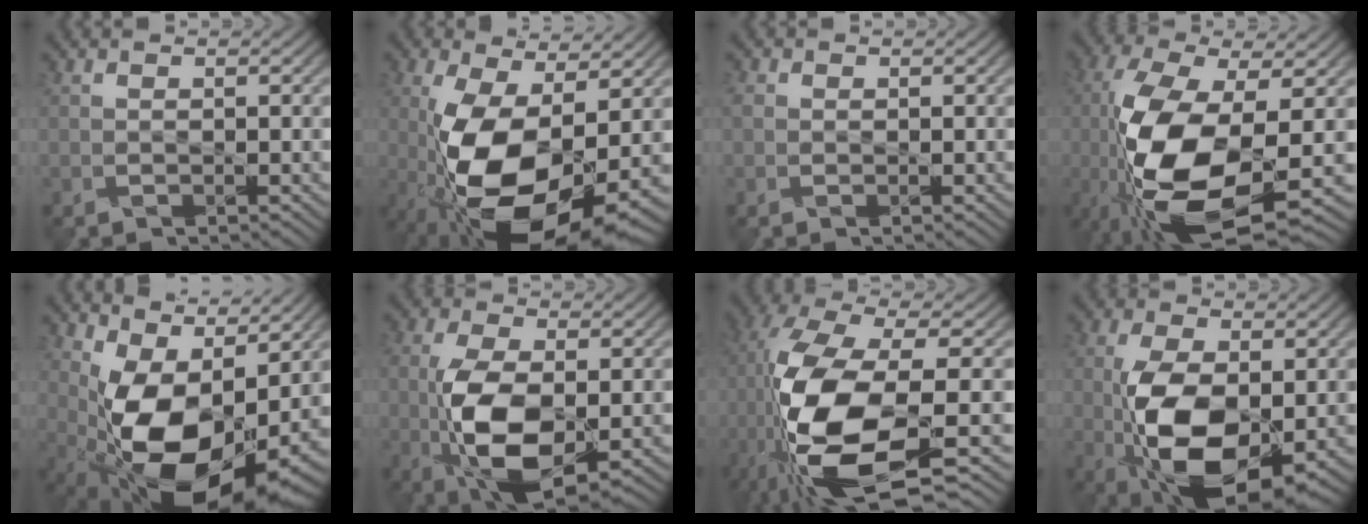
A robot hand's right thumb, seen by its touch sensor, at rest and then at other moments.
{"total": 14.6, "force": [-3.0, 6.8, 12.7], "torque": [-0.250, -0.012, -0.049]}
{"total": 1.3, "force": [0.1, 1.2, 0.5], "torque": [-0.014, 0.002, 0.000]}
{"total": 15.1, "force": [-4.0, 5.8, 13.3], "torque": [-0.306, -0.021, -0.073]}
{"total": 15.7, "force": [0.0, 8.8, 13.0], "torque": [-0.216, -0.024, 0.012]}
{"total": 10.9, "force": [-1.9, 5.4, 9.3], "torque": [-0.202, -0.010, -0.035]}
{"total": 16.3, "force": [-4.4, 5.4, 14.7], "torque": [-0.348, -0.022, -0.077]}
{"total": 12.7, "force": [-2.1, 6.4, 10.7], "torque": [-0.213, -0.008, -0.040]}